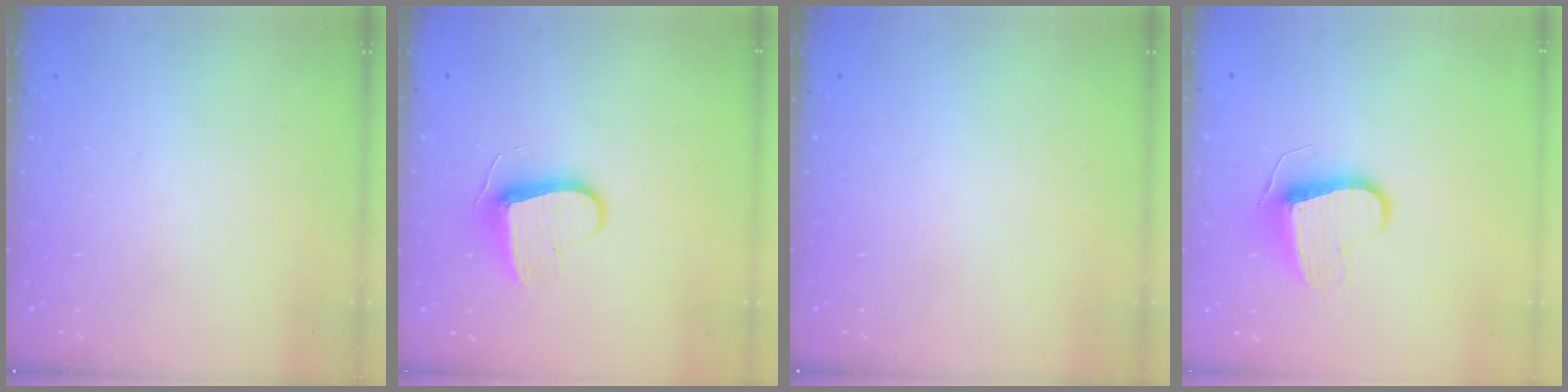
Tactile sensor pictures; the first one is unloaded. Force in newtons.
{"total": 8.7, "press": 8.7, "slide": 0.5}
{"total": 0.0}
{"total": 9.0, "press": 9.0, "slide": 0.3}